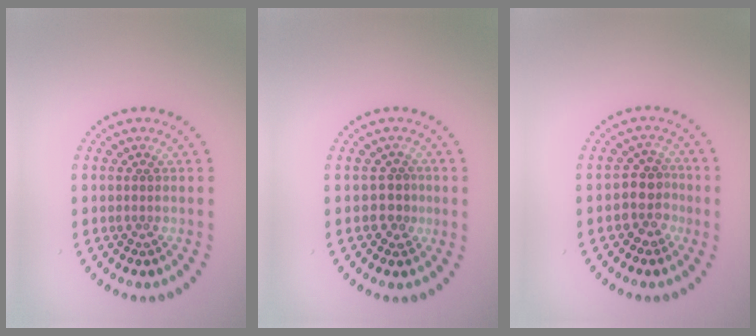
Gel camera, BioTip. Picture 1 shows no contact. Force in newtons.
{"total": 1.8, "press": 1.6, "slide": 0.8}
{"total": 2.9, "press": 2.4, "slide": 1.6}